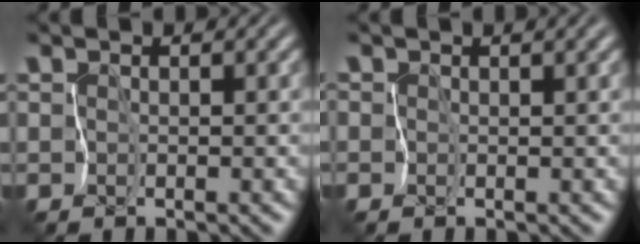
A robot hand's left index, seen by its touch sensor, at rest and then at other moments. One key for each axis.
{"total": 2.0, "fx": 1.1, "fy": 1.0, "fz": 1.4, "tx": -0.014, "ty": 0.001, "tz": 0.010}